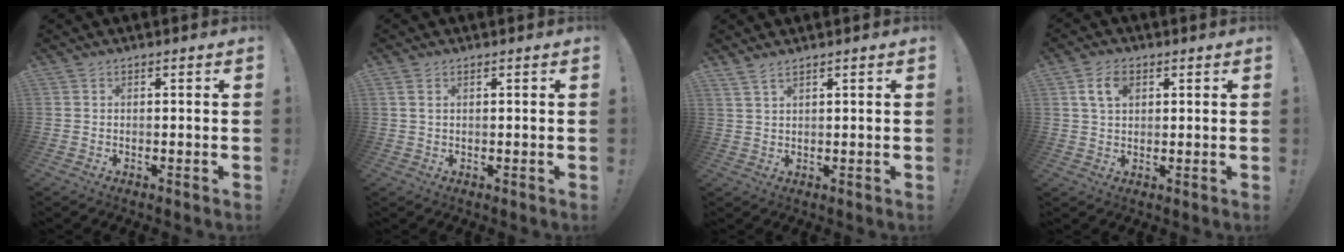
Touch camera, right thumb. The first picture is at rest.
{"total": 1.5, "force": [0.7, 0.6, 1.2], "torque": [-0.029, 0.004, 0.014]}
{"total": 2.7, "force": [2.2, 0.4, 1.5], "torque": [-0.040, -0.007, 0.042]}
{"total": 6.4, "force": [2.3, 4.1, 4.3], "torque": [-0.074, 0.004, 0.045]}